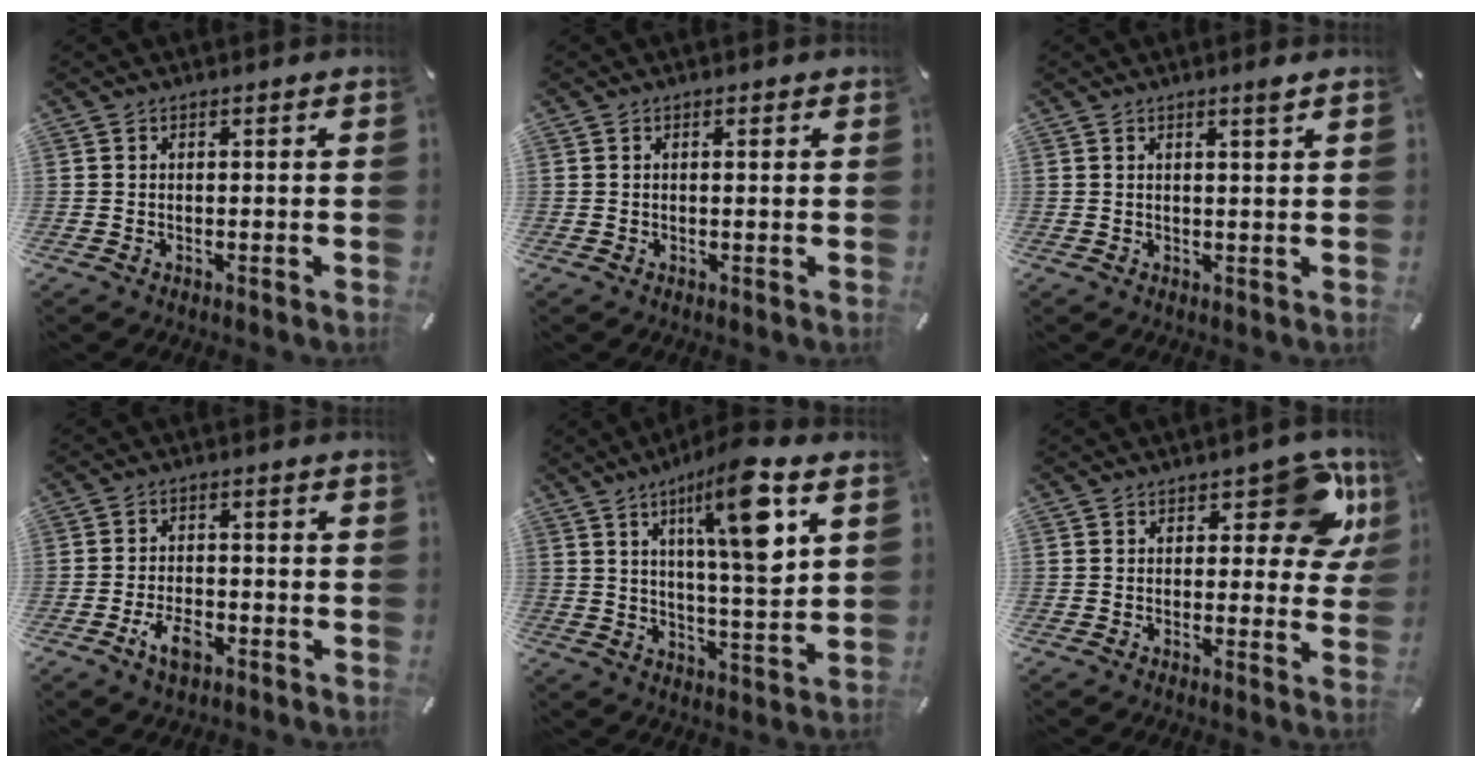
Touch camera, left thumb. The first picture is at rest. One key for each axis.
{"total": 0.6, "fx": 0.2, "fy": 0.1, "fz": 0.6, "tx": -0.011, "ty": 0.001, "tz": 0.003}
{"total": 2.0, "fx": 1.4, "fy": -0.1, "fz": 1.5, "tx": -0.031, "ty": -0.003, "tz": 0.024}
{"total": 5.9, "fx": -3.1, "fy": 3.0, "fz": 4.0, "tx": -0.088, "ty": 0.011, "tz": -0.060}
{"total": 14.8, "fx": 7.3, "fy": 3.1, "fz": 12.6, "tx": -0.203, "ty": -0.026, "tz": 0.111}
{"total": 12.0, "fx": 6.4, "fy": 5.6, "fz": 8.5, "tx": -0.084, "ty": -0.035, "tz": 0.103}